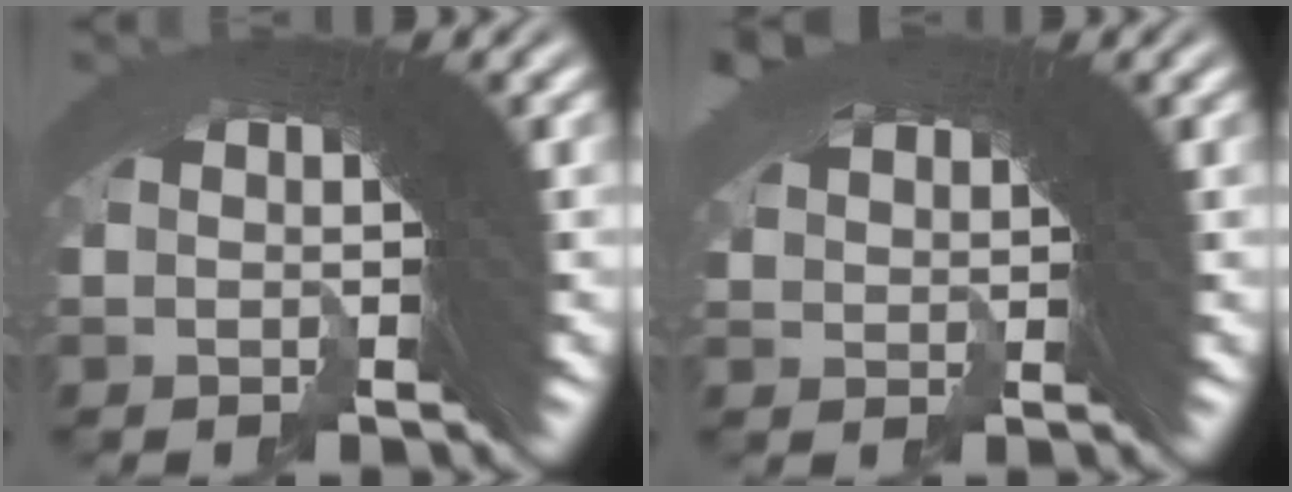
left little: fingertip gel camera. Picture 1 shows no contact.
{"total": 0.9, "force": [0.7, 0.2, 0.6], "torque": [0.005, -0.010, 0.021]}